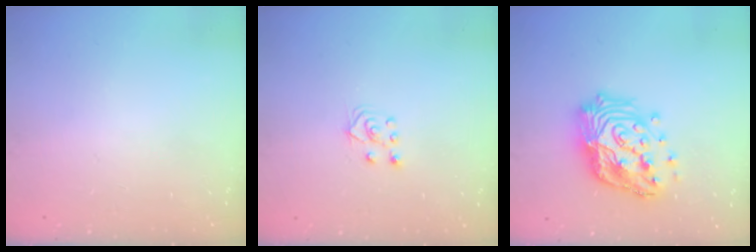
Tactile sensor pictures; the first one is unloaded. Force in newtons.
{"total": 4.1, "press": 4.1, "slide": 0.7}
{"total": 20.6, "press": 20.4, "slide": 2.2}